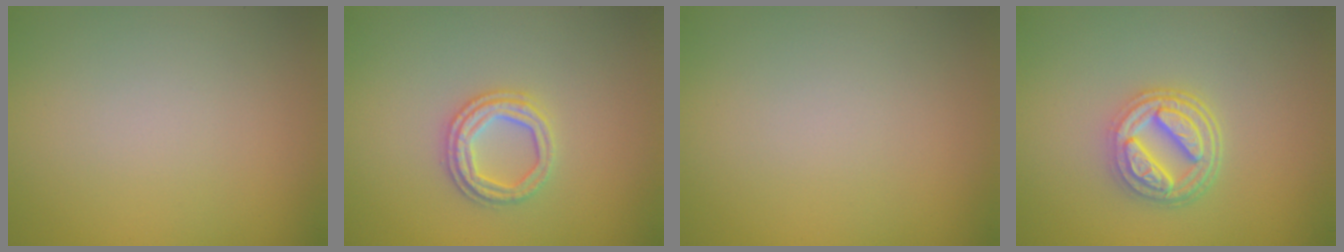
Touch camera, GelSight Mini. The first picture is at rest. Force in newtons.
{"total": 2.9, "press": 2.7, "slide": 1.0}
{"total": 0.0}
{"total": 4.6, "press": 3.7, "slide": 2.7}